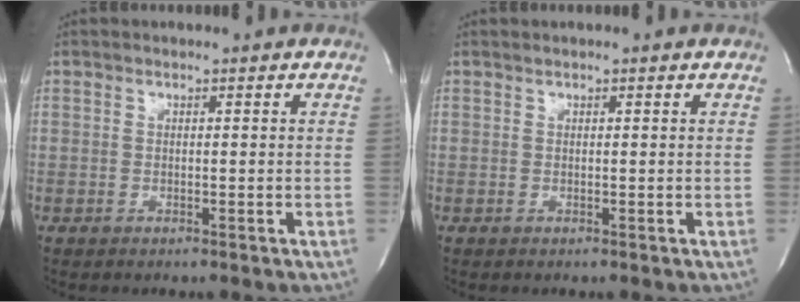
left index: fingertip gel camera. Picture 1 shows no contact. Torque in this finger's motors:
{"motor_torque": [0.07, 0.00, 0.00, 0.00]}